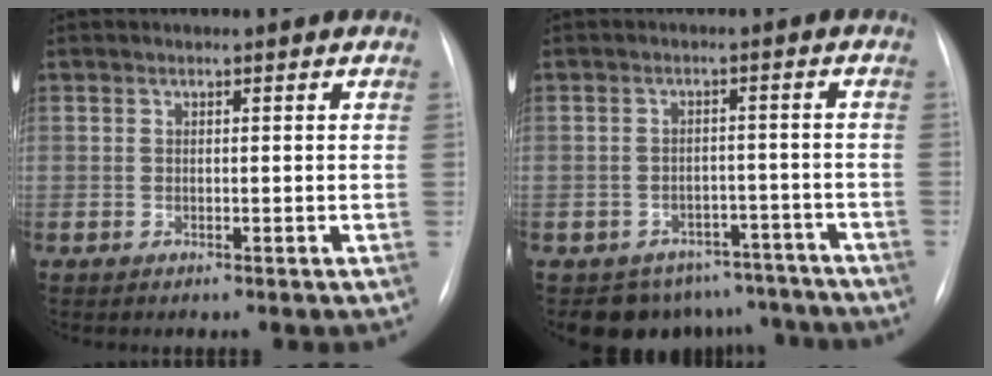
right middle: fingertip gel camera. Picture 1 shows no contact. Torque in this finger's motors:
{"motor_torque": [0.08, -0.09, 0.05, 0.02]}